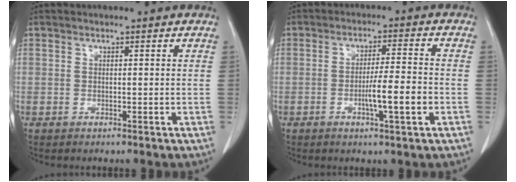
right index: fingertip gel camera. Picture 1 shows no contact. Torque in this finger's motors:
{"motor_torque": [1.06, -0.49, 0.49, 0.13]}